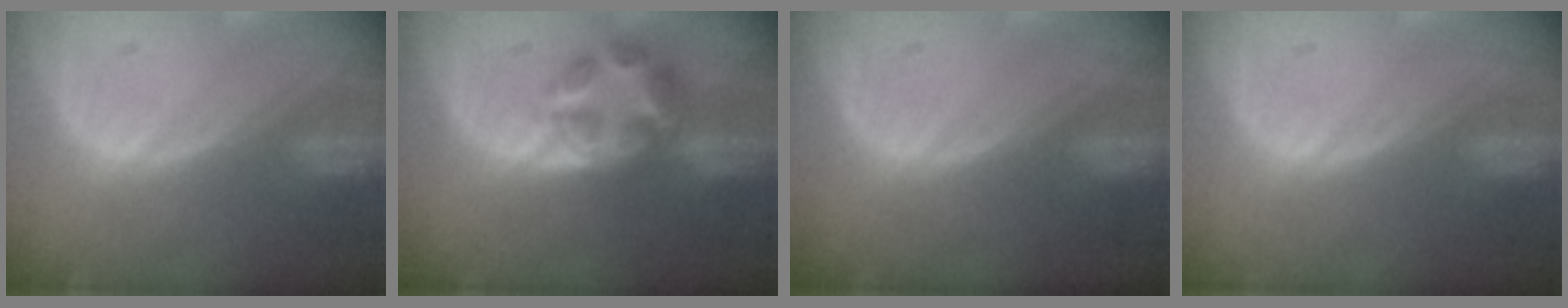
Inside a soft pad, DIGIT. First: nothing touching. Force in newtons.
{"total": 6.4, "press": 5.5, "slide": 3.2}
{"total": 0.0}
{"total": 0.0}